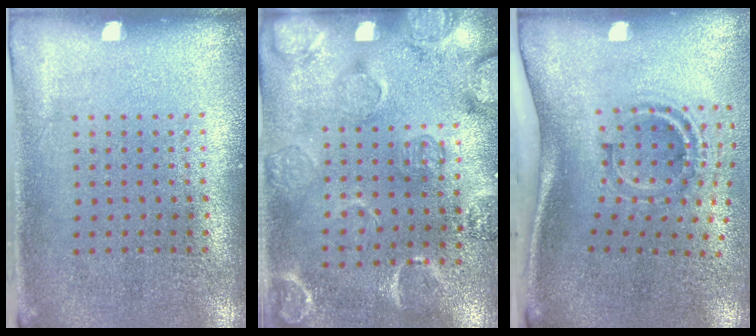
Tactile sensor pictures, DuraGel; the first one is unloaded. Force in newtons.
{"total": 2.6, "press": 2.0, "slide": 1.6}
{"total": 1.7, "press": 1.1, "slide": 1.3}